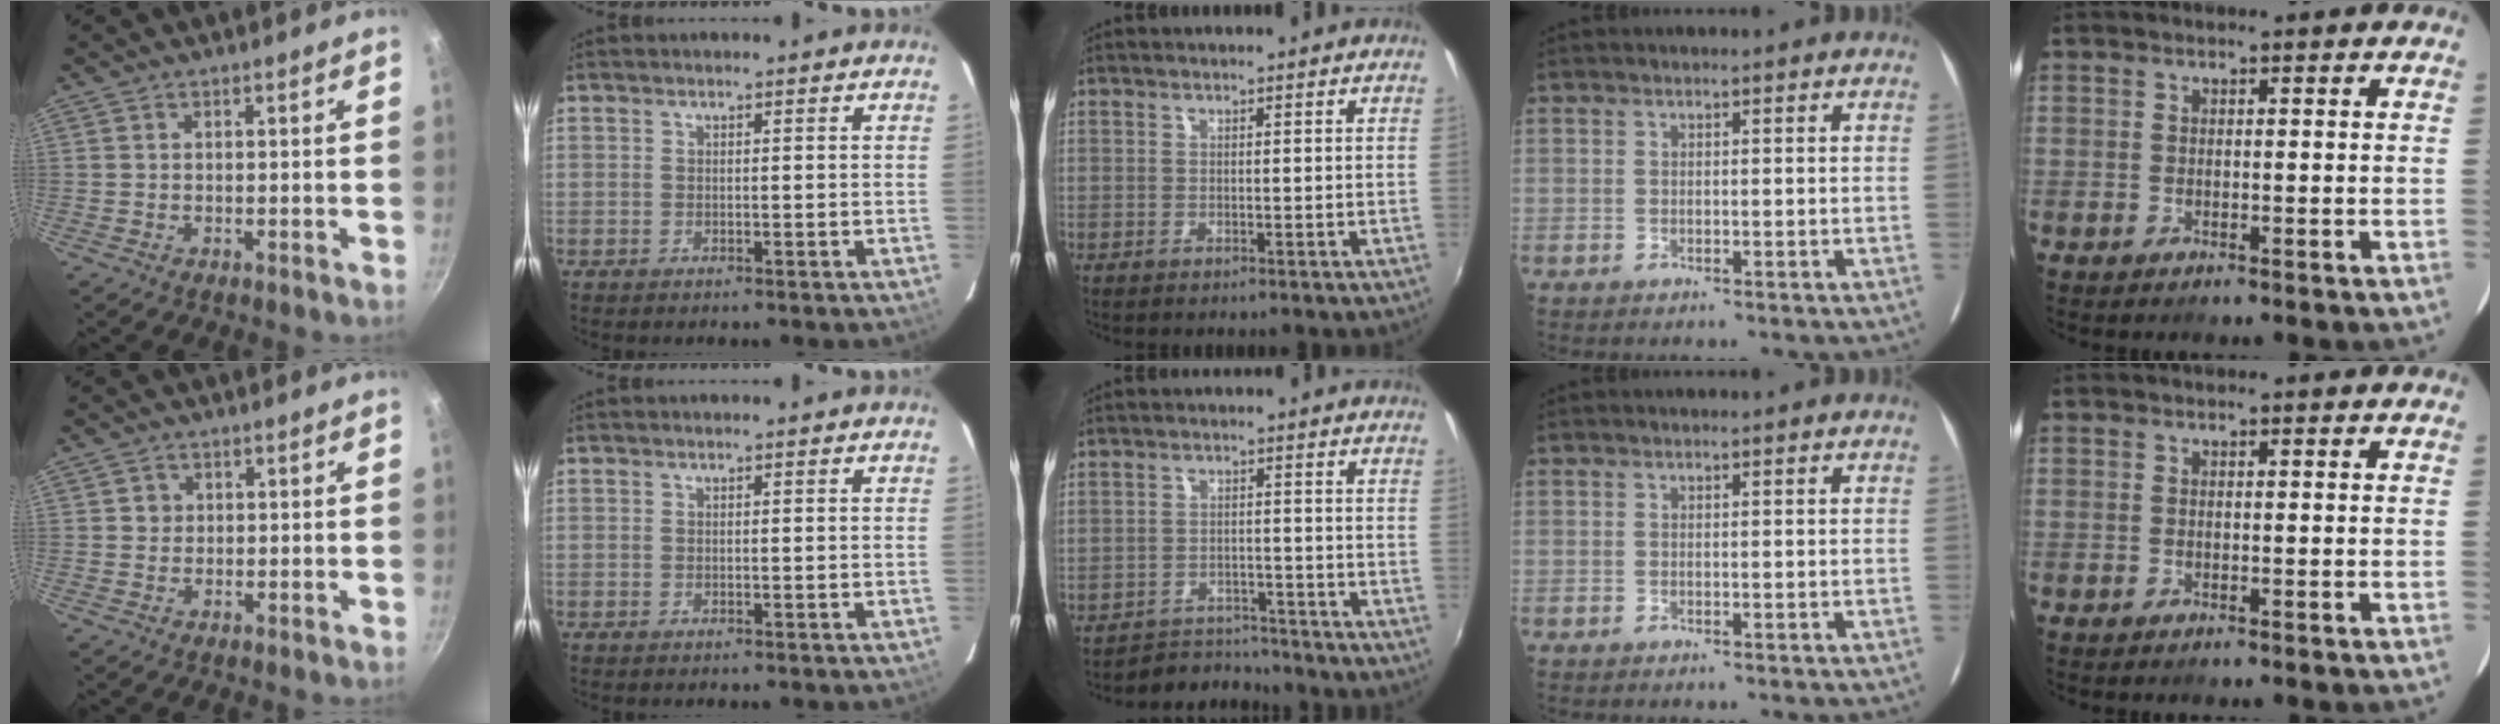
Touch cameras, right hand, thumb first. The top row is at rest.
{"thumb": {"total": 1.9, "force": [0.3, 1.8, 0.4], "torque": [0.005, 0.003, 0.001]}, "middle": {"total": 5.6, "force": [-5.4, 1.5, -0.6], "torque": [-0.001, 0.014, -0.085]}}